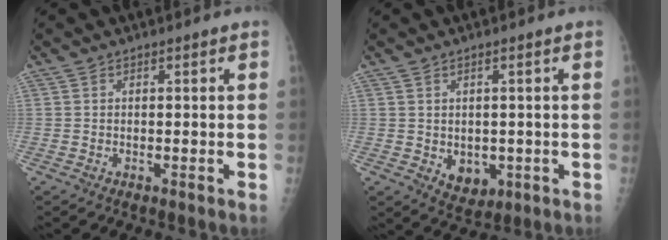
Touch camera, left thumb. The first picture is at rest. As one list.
[{"total": 5.1, "force": [-0.8, 3.7, 3.4], "torque": [-0.027, -0.008, 0.006]}]